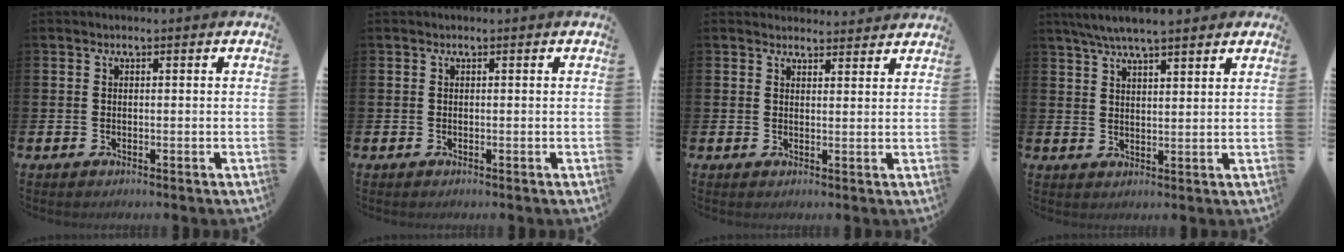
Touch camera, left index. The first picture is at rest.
{"total": 0.0}
{"total": 2.6, "force": [2.6, 0.6, -0.1], "torque": [0.008, -0.016, 0.045]}
{"total": 5.8, "force": [5.2, 0.8, 2.4], "torque": [-0.056, -0.011, 0.094]}